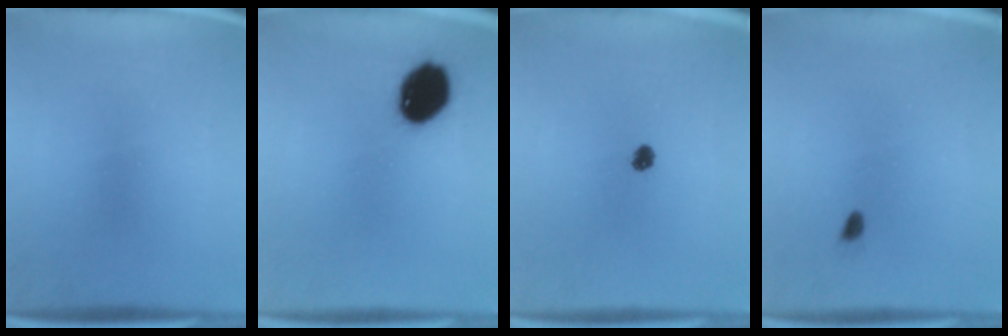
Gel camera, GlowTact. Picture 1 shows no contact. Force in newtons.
{"total": 12.7}
{"total": 1.9}
{"total": 0.6}